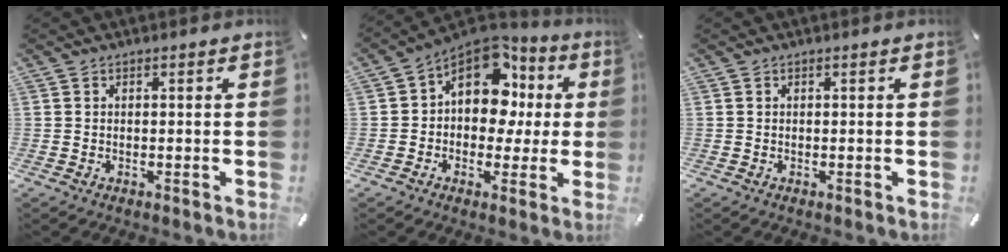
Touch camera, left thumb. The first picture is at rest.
{"total": 14.7, "force": [4.5, 10.5, 9.2], "torque": [-0.134, -0.025, 0.083]}
{"total": 0.0}